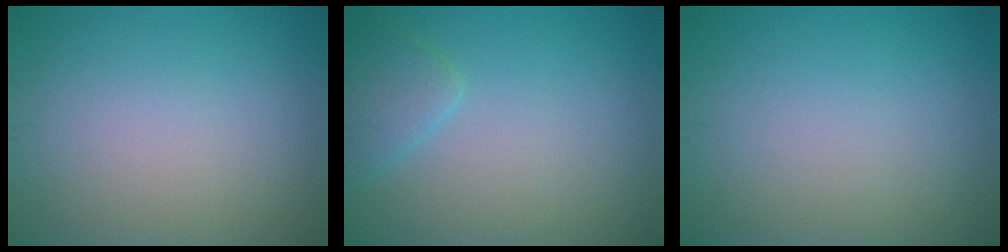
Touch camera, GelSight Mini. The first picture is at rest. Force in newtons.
{"total": 2.1, "press": 2.1, "slide": 0.1}
{"total": 0.0}